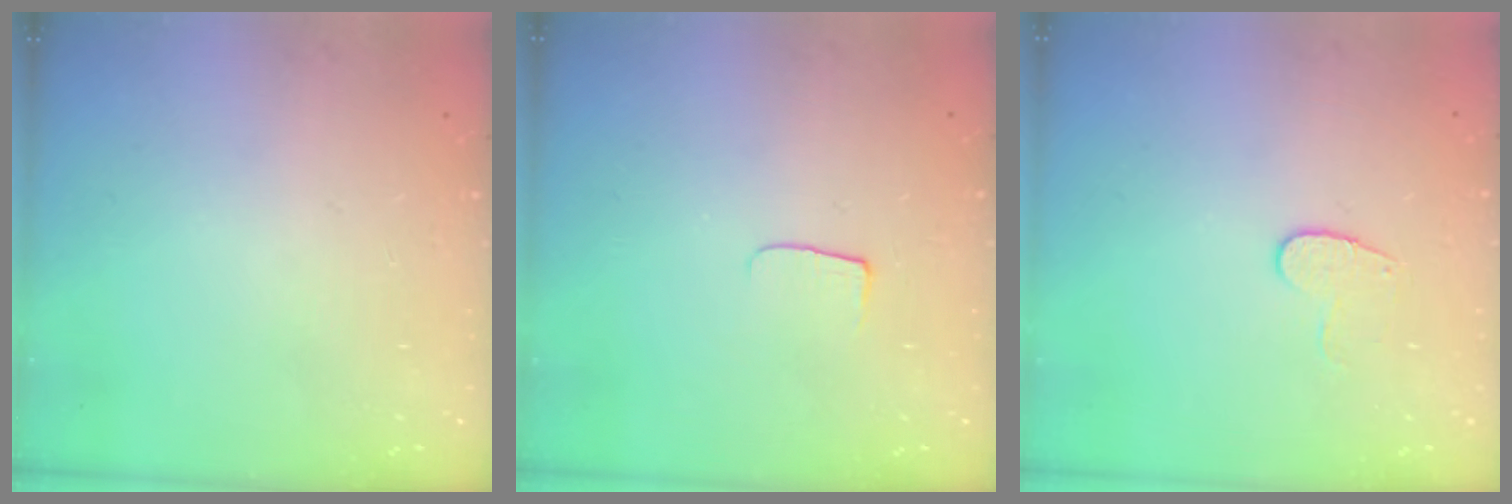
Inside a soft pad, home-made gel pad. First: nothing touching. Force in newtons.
{"total": 4.8, "press": 4.8, "slide": 0.6}
{"total": 7.7, "press": 7.6, "slide": 0.5}